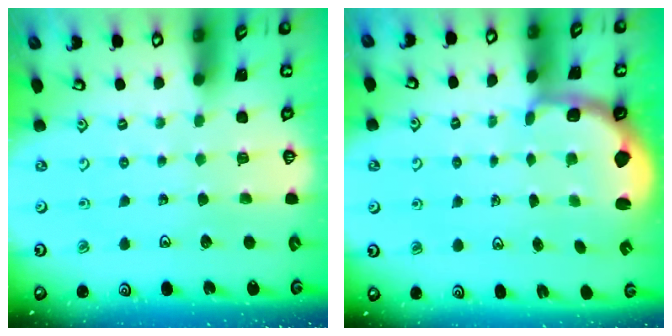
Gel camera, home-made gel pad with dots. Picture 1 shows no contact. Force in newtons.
{"total": 2.4, "press": 1.2, "slide": 2.1}